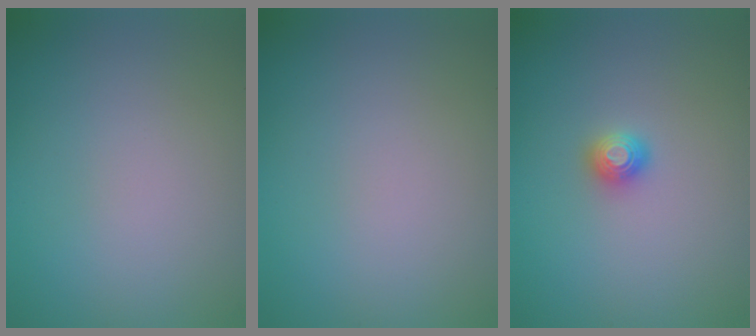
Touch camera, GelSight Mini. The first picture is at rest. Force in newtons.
{"total": 0.0}
{"total": 1.1, "press": 1.1, "slide": 0.0}